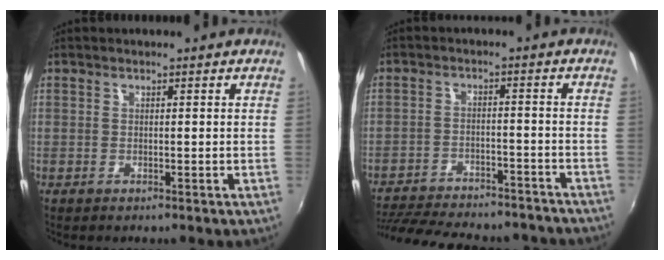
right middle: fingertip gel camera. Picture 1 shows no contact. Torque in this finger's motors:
{"motor_torque": [0.98, -1.16, 0.65, 0.20]}